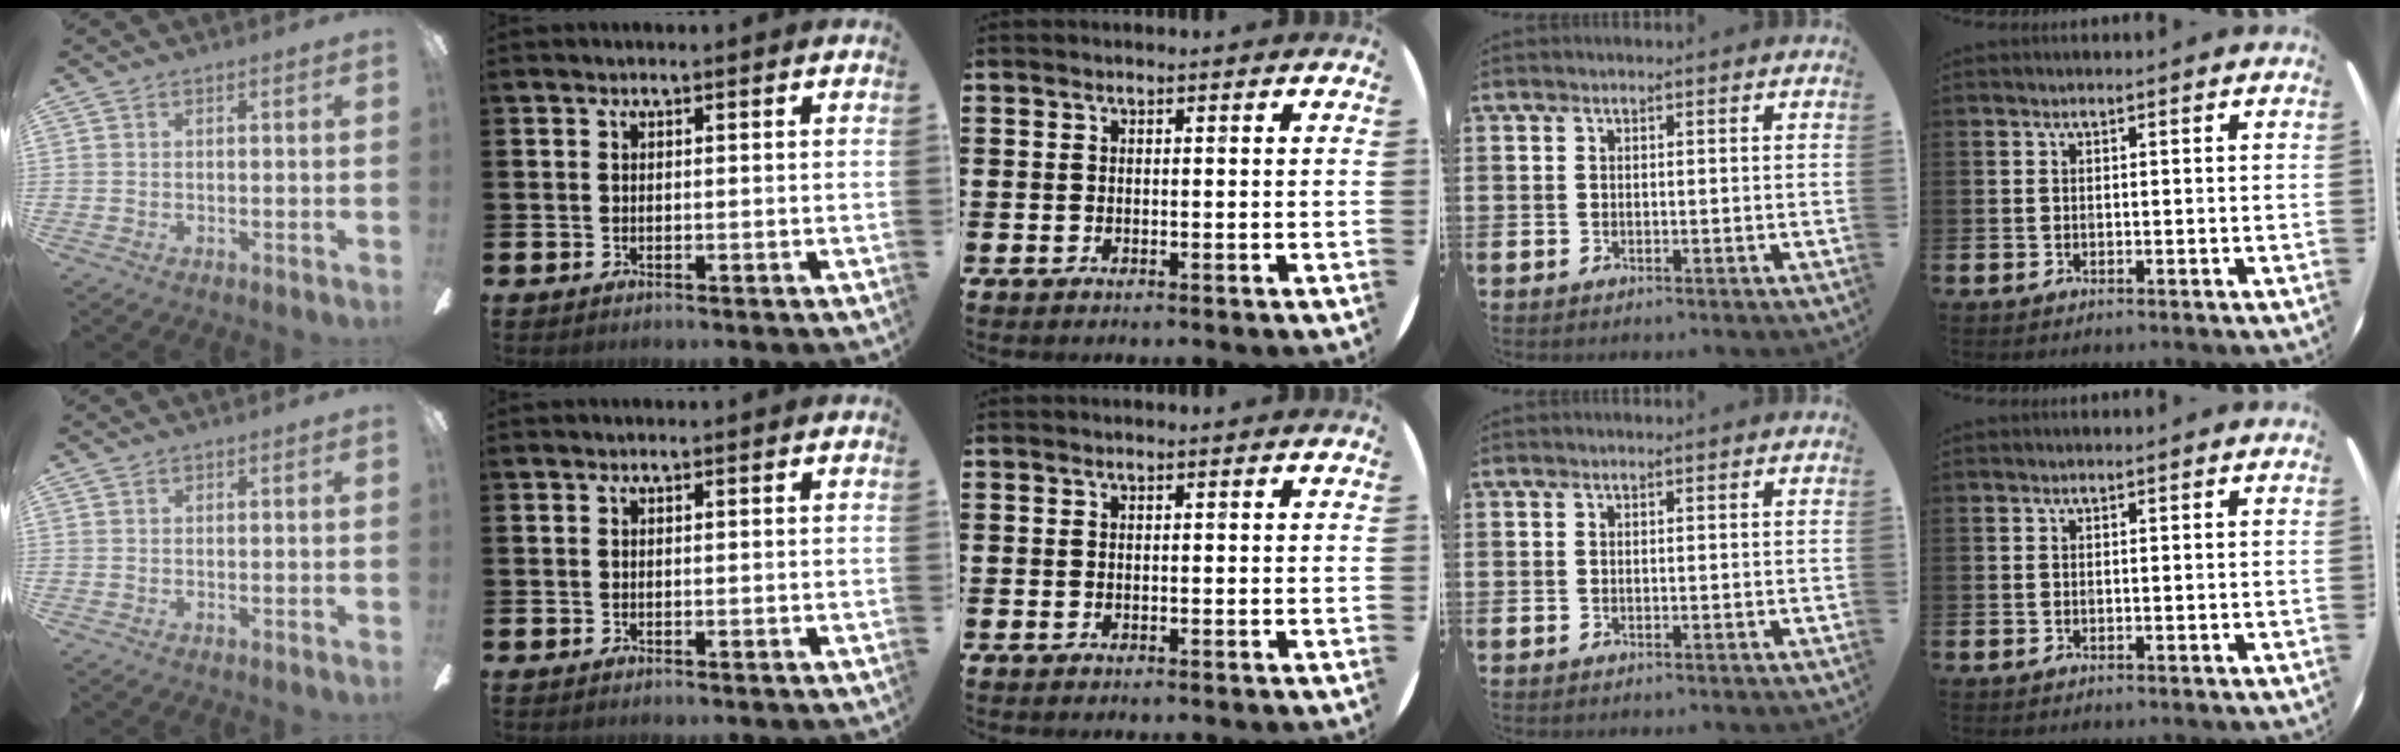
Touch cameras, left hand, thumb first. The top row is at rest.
{}